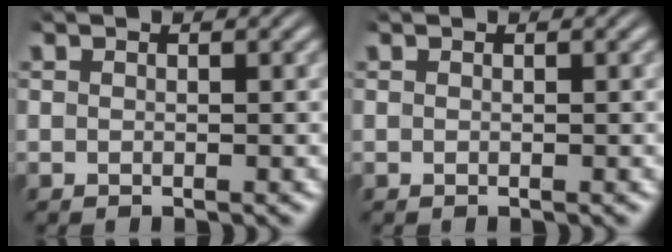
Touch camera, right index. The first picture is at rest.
{"total": 0.0}